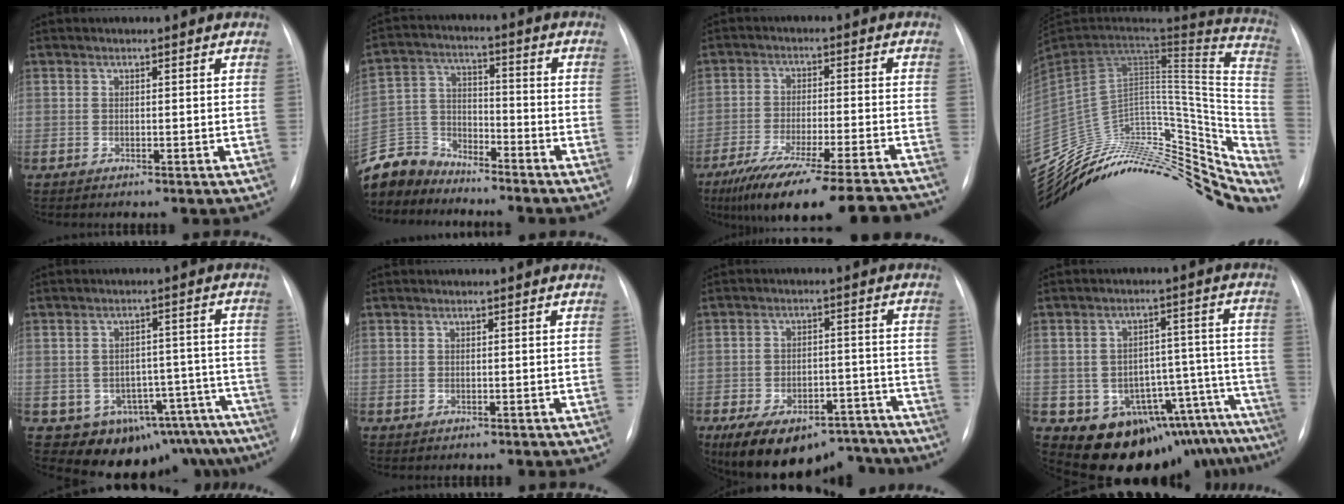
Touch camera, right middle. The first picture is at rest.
{"total": 9.6, "force": [-9.1, 2.8, 0.4], "torque": [-0.014, 0.010, -0.185]}
{"total": 22.8, "force": [-19.9, 1.0, 11.0], "torque": [-0.128, -0.035, -0.287]}
{"total": 36.6, "force": [-27.5, 17.5, 16.8], "torque": [-0.233, 0.029, -0.381]}
{"total": 15.0, "force": [-11.5, 8.8, 4.1], "torque": [-0.026, 0.053, -0.126]}
{"total": 0.0}
{"total": 17.3, "force": [-13.3, 8.1, 7.5], "torque": [-0.122, 0.025, -0.179]}
{"total": 16.6, "force": [-14.3, 7.3, 4.1], "torque": [-0.005, 0.070, -0.169]}